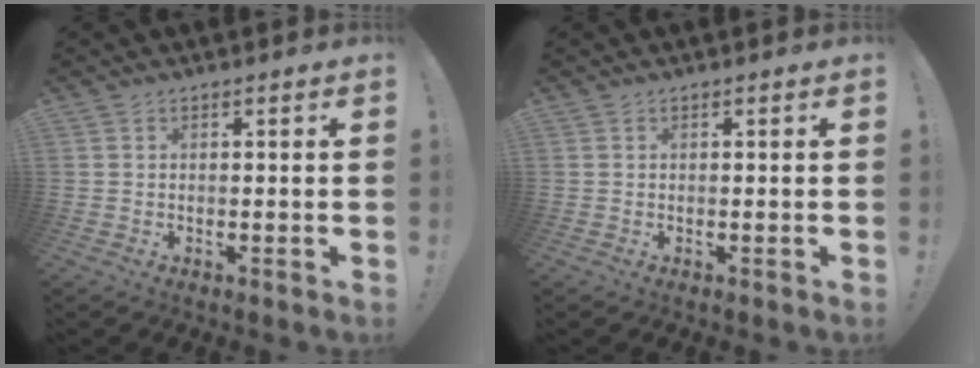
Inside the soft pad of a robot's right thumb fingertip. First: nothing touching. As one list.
[{"total": 0.0}]